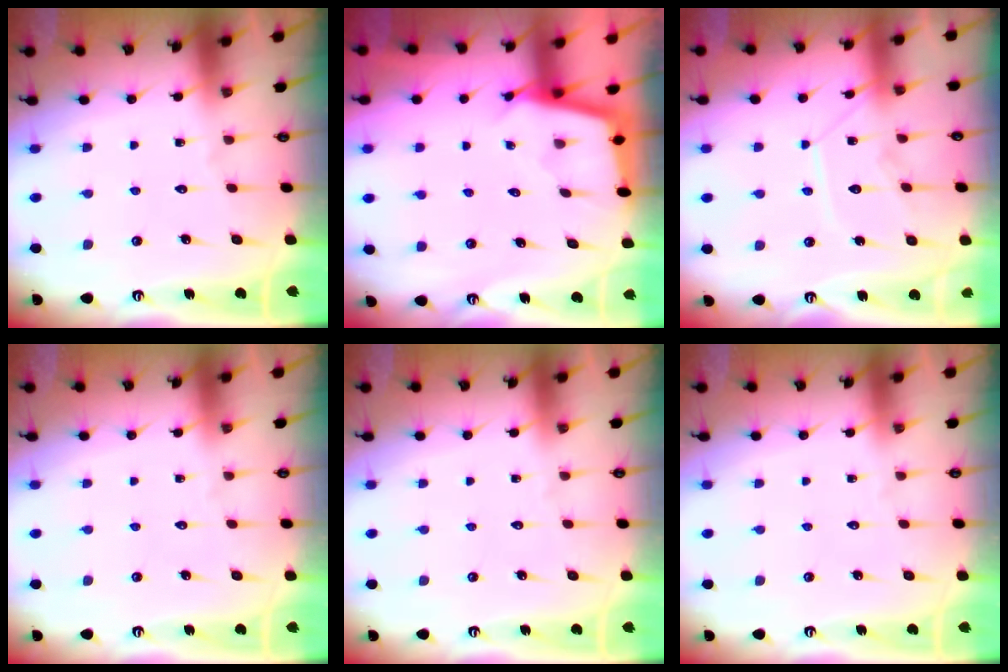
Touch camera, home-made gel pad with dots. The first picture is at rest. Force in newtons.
{"total": 2.4, "press": 2.4, "slide": 0.2}
{"total": 10.6, "press": 10.6, "slide": 0.5}
{"total": 0.0}
{"total": 0.0}
{"total": 0.0}